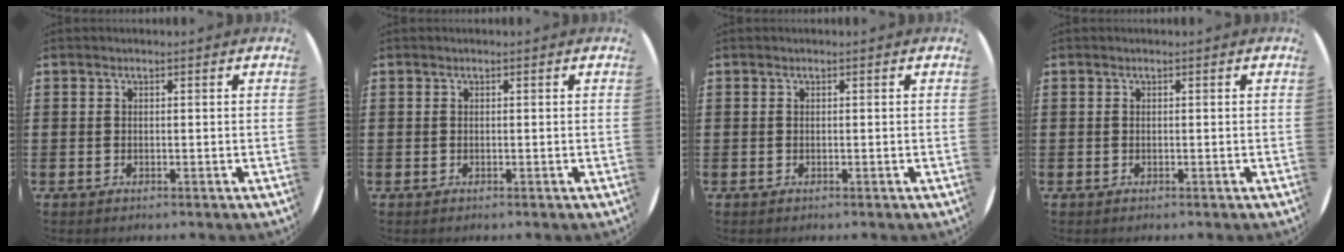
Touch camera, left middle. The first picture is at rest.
{"total": 0.0}
{"total": 0.0}
{"total": 0.0}